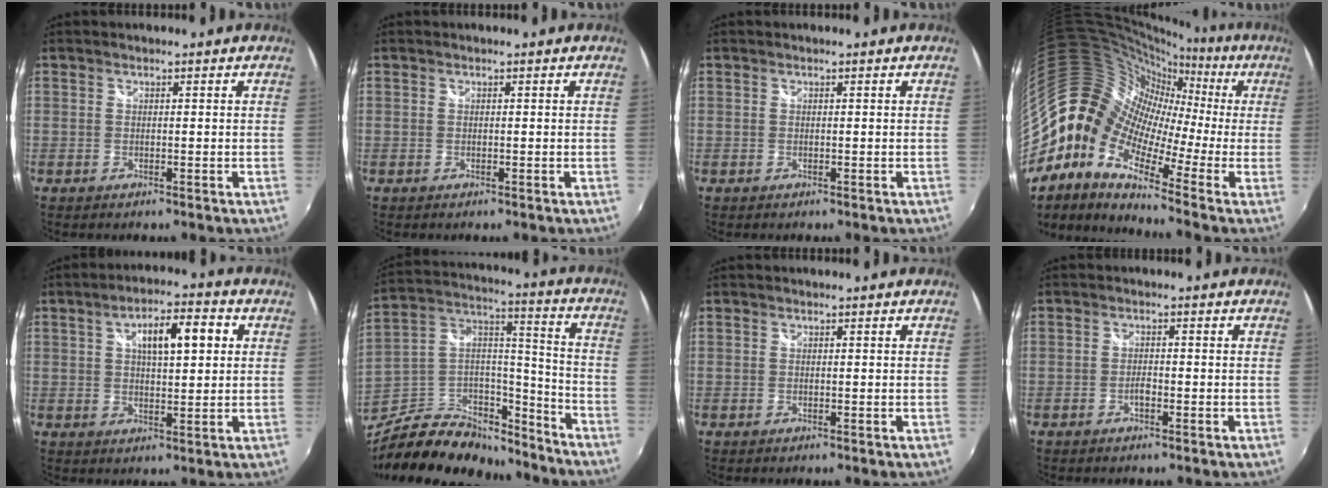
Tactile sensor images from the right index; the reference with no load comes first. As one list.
[{"total": 0.0}, {"total": 0.0}, {"total": 16.3, "force": [-2.0, 11.3, 11.5], "torque": [-0.188, 0.010, -0.068]}, {"total": 9.0, "force": [2.6, 3.2, 8.0], "torque": [-0.126, 0.019, 0.043]}, {"total": 24.5, "force": [-18.4, 11.7, 11.0], "torque": [-0.224, 0.051, -0.279]}, {"total": 0.0}, {"total": 1.3, "force": [-0.8, 0.5, 0.9], "torque": [-0.019, 0.001, -0.015]}]